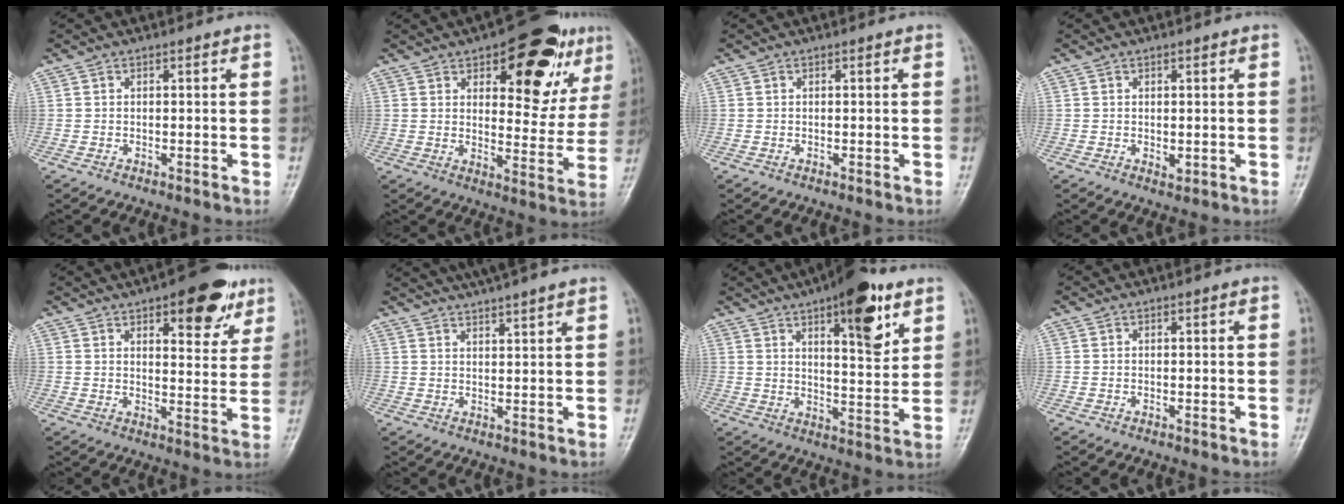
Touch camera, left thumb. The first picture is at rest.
{"total": 19.2, "force": [9.4, 8.7, 14.3], "torque": [-0.133, -0.030, 0.124]}
{"total": 0.0}
{"total": 2.2, "force": [0.1, 1.3, 1.8], "torque": [-0.017, -0.003, 0.002]}
{"total": 13.0, "force": [7.5, 5.4, 9.2], "torque": [-0.077, -0.028, 0.097]}
{"total": 8.9, "force": [7.6, 0.7, 4.5], "torque": [-0.063, 0.007, 0.111]}
{"total": 14.1, "force": [7.6, 4.8, 10.9], "torque": [-0.123, -0.035, 0.106]}
{"total": 0.0}